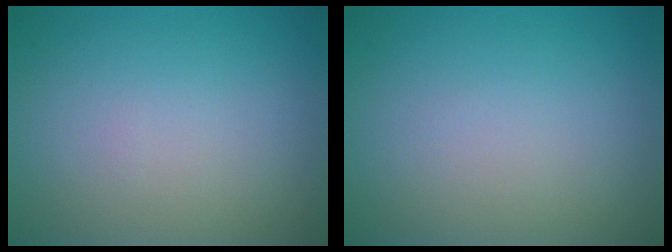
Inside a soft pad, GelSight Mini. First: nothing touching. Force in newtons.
{"total": 0.0}